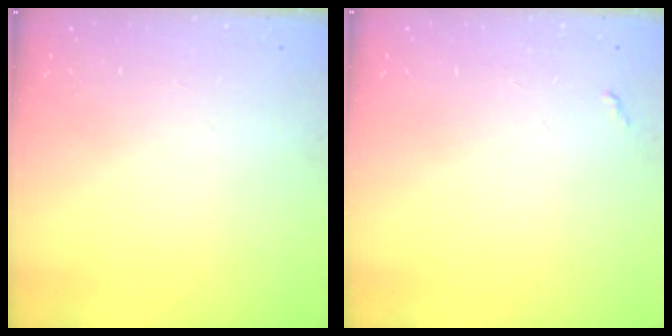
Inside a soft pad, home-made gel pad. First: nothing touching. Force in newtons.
{"total": 2.8, "press": 2.8, "slide": 0.4}